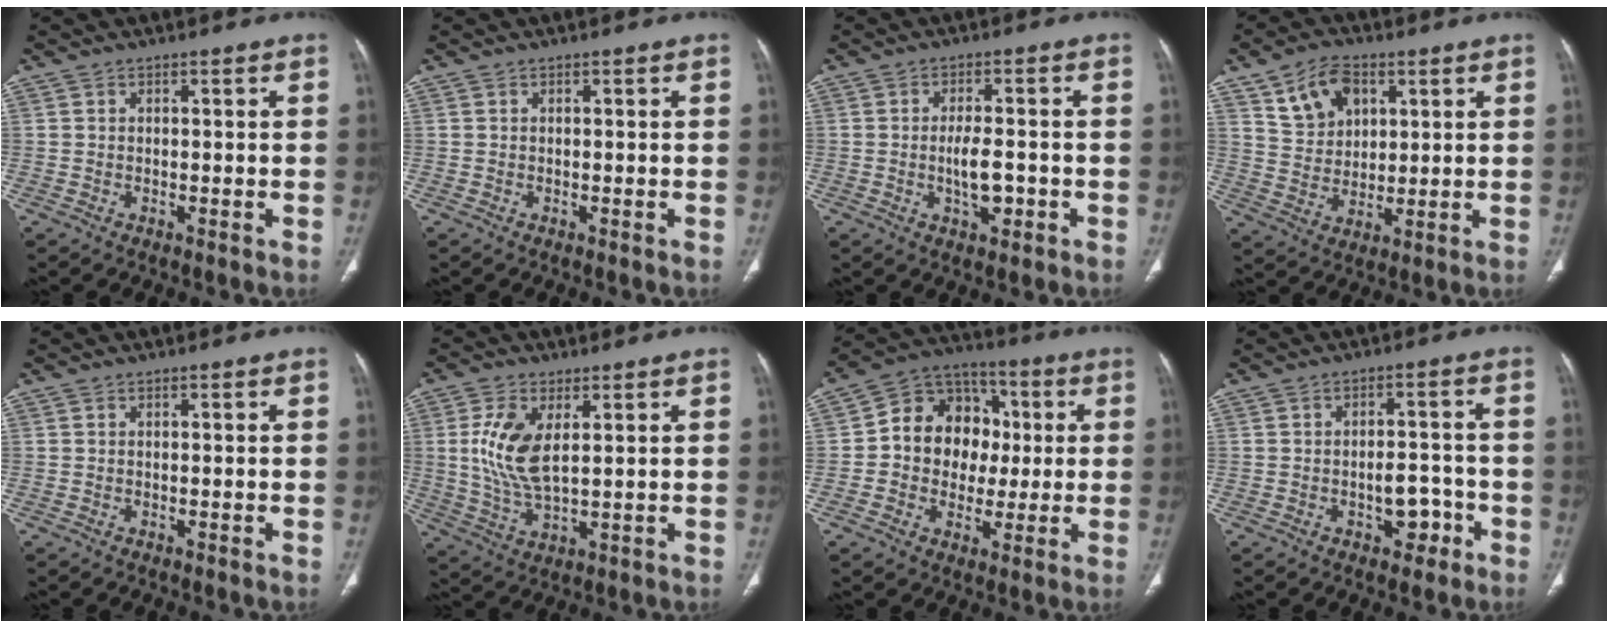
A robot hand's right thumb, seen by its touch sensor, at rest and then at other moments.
{"total": 0.0}
{"total": 5.1, "force": [-1.2, 2.3, 4.4], "torque": [-0.067, 0.006, -0.017]}
{"total": 10.2, "force": [4.8, 7.1, 5.5], "torque": [-0.071, -0.016, 0.093]}
{"total": 0.0}
{"total": 9.9, "force": [2.4, 4.9, 8.3], "torque": [-0.173, -0.012, 0.053]}
{"total": 14.9, "force": [0.9, 12.4, 8.3], "torque": [-0.086, 0.028, 0.007]}
{"total": 5.3, "force": [-2.4, 3.3, 3.4], "torque": [-0.021, 0.029, -0.030]}